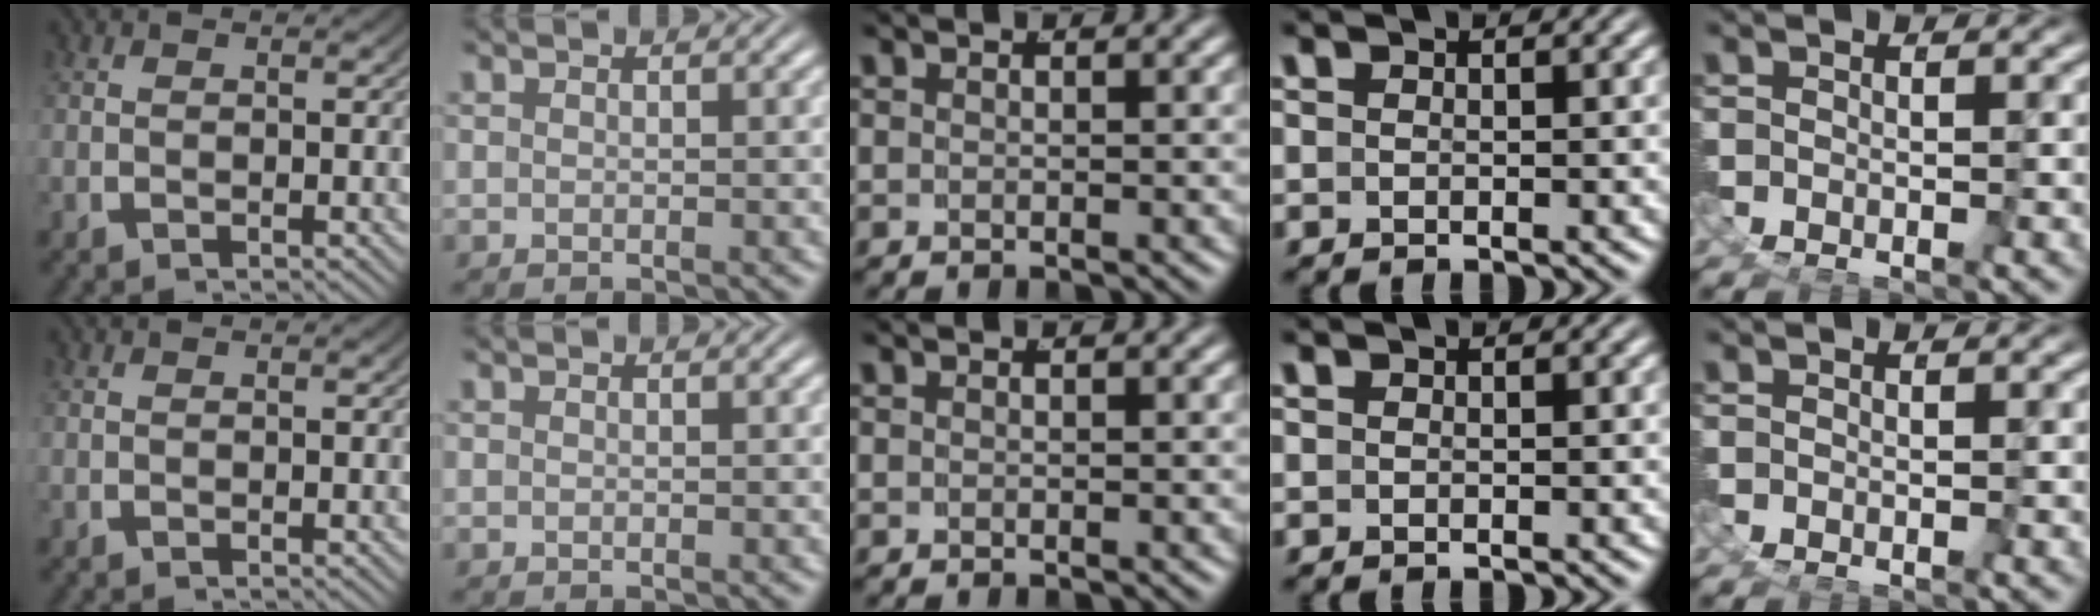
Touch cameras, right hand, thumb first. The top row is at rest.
{}